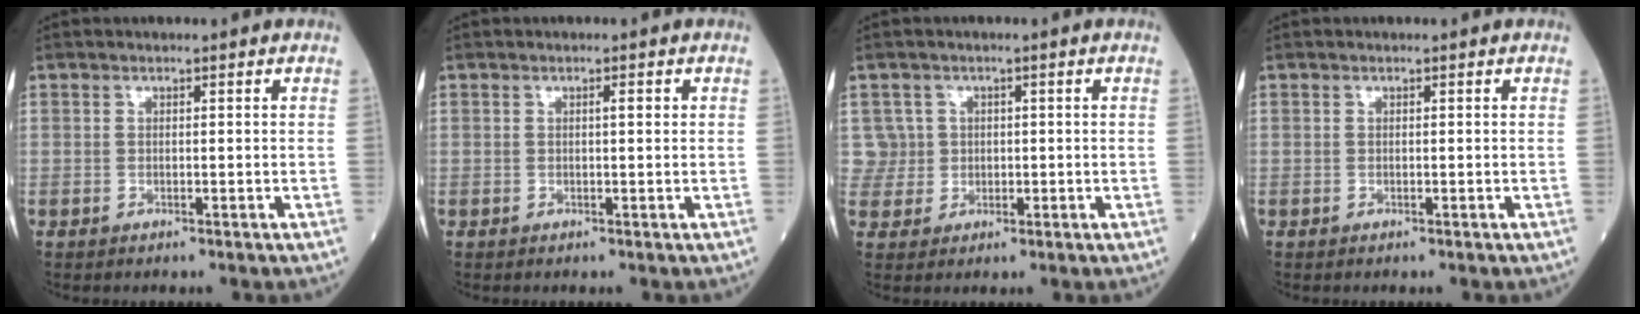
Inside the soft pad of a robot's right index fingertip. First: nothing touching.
{"total": 0.9, "force": [0.2, 0.1, 0.9], "torque": [-0.014, 0.003, 0.002]}
{"total": 3.8, "force": [0.9, 3.7, -0.6], "torque": [0.029, 0.010, 0.017]}
{"total": 0.0}